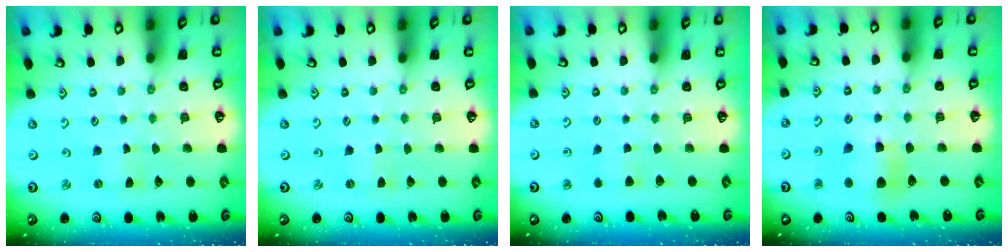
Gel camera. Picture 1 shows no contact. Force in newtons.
{"total": 0.9, "press": 0.9, "slide": 0.2}
{"total": 3.6, "press": 3.6, "slide": 0.5}
{"total": 8.3, "press": 8.2, "slide": 1.1}